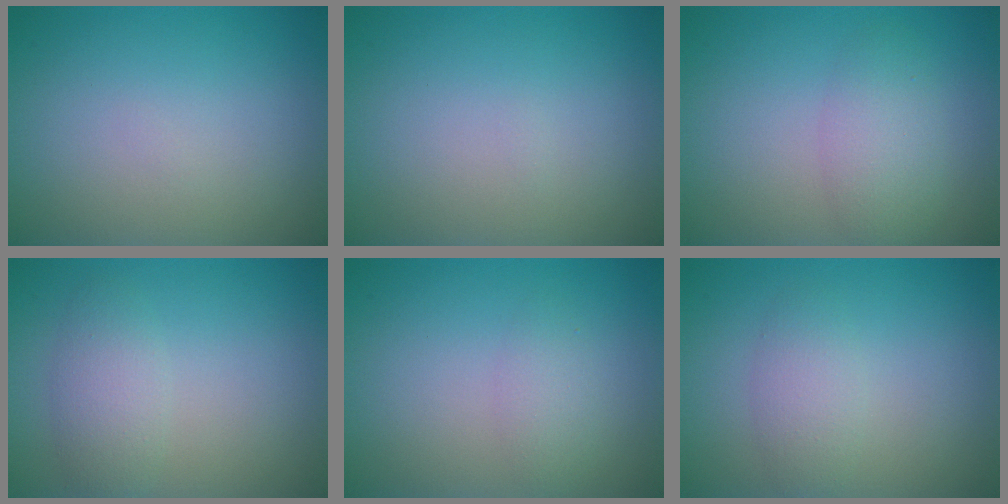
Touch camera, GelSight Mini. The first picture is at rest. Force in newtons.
{"total": 0.0}
{"total": 2.9, "press": 2.9, "slide": 0.2}
{"total": 2.4, "press": 2.4, "slide": 0.1}
{"total": 1.6, "press": 1.6, "slide": 0.0}
{"total": 2.1, "press": 2.1, "slide": 0.1}